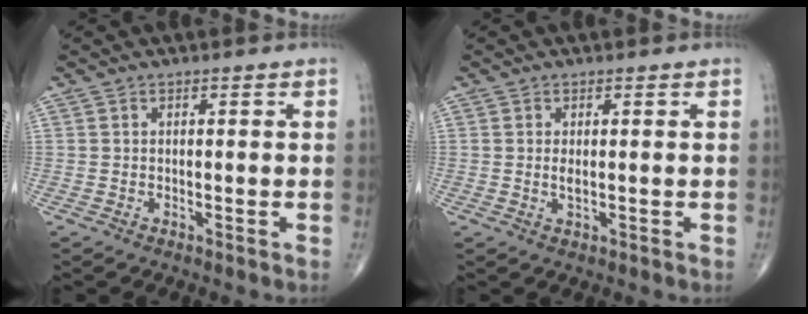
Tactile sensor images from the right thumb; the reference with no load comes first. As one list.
[{"total": 1.3, "force": [0.1, 0.4, 1.2], "torque": [-0.025, -0.004, 0.006]}]